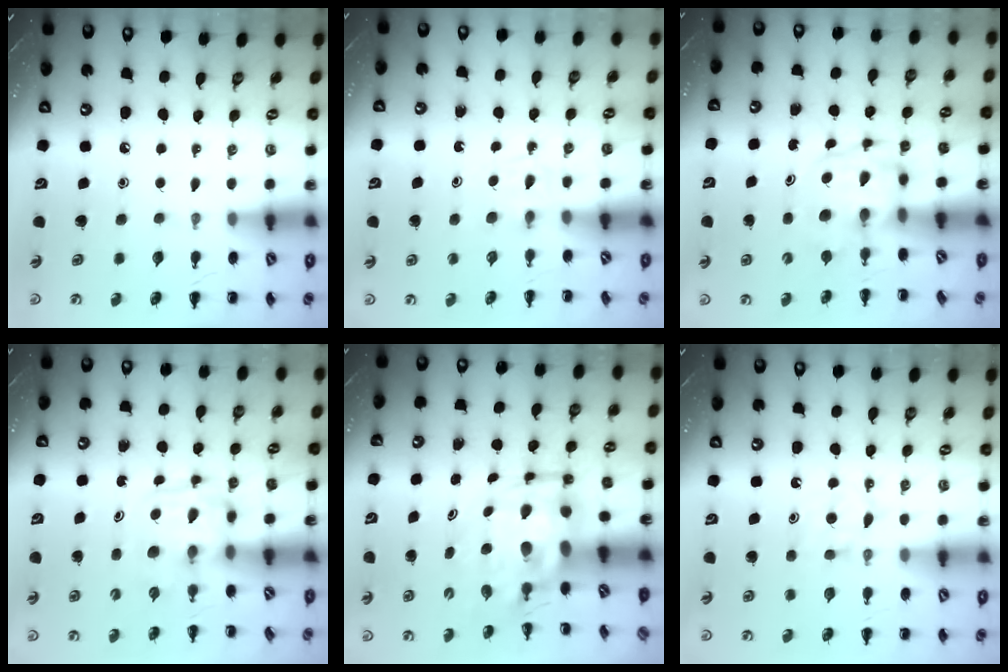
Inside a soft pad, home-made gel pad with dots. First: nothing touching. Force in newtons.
{"total": 2.5, "press": 2.2, "slide": 1.1}
{"total": 3.9, "press": 3.9, "slide": 0.7}
{"total": 3.6, "press": 3.6, "slide": 0.3}
{"total": 7.3, "press": 7.0, "slide": 2.2}
{"total": 5.1, "press": 4.8, "slide": 1.6}